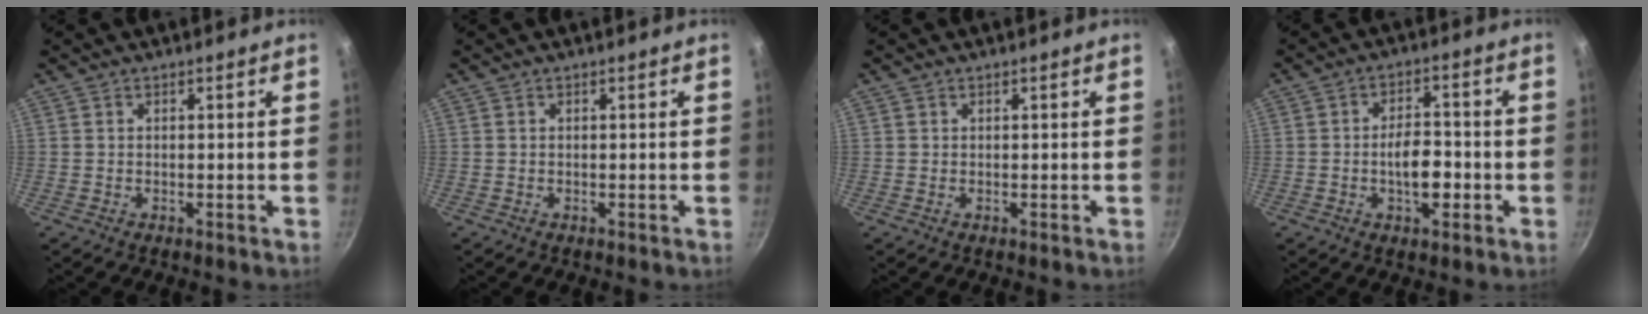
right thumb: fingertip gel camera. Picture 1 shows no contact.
{"total": 0.0}
{"total": 0.0}
{"total": 7.4, "force": [-1.9, 3.9, 6.0], "torque": [-0.071, 0.021, -0.032]}